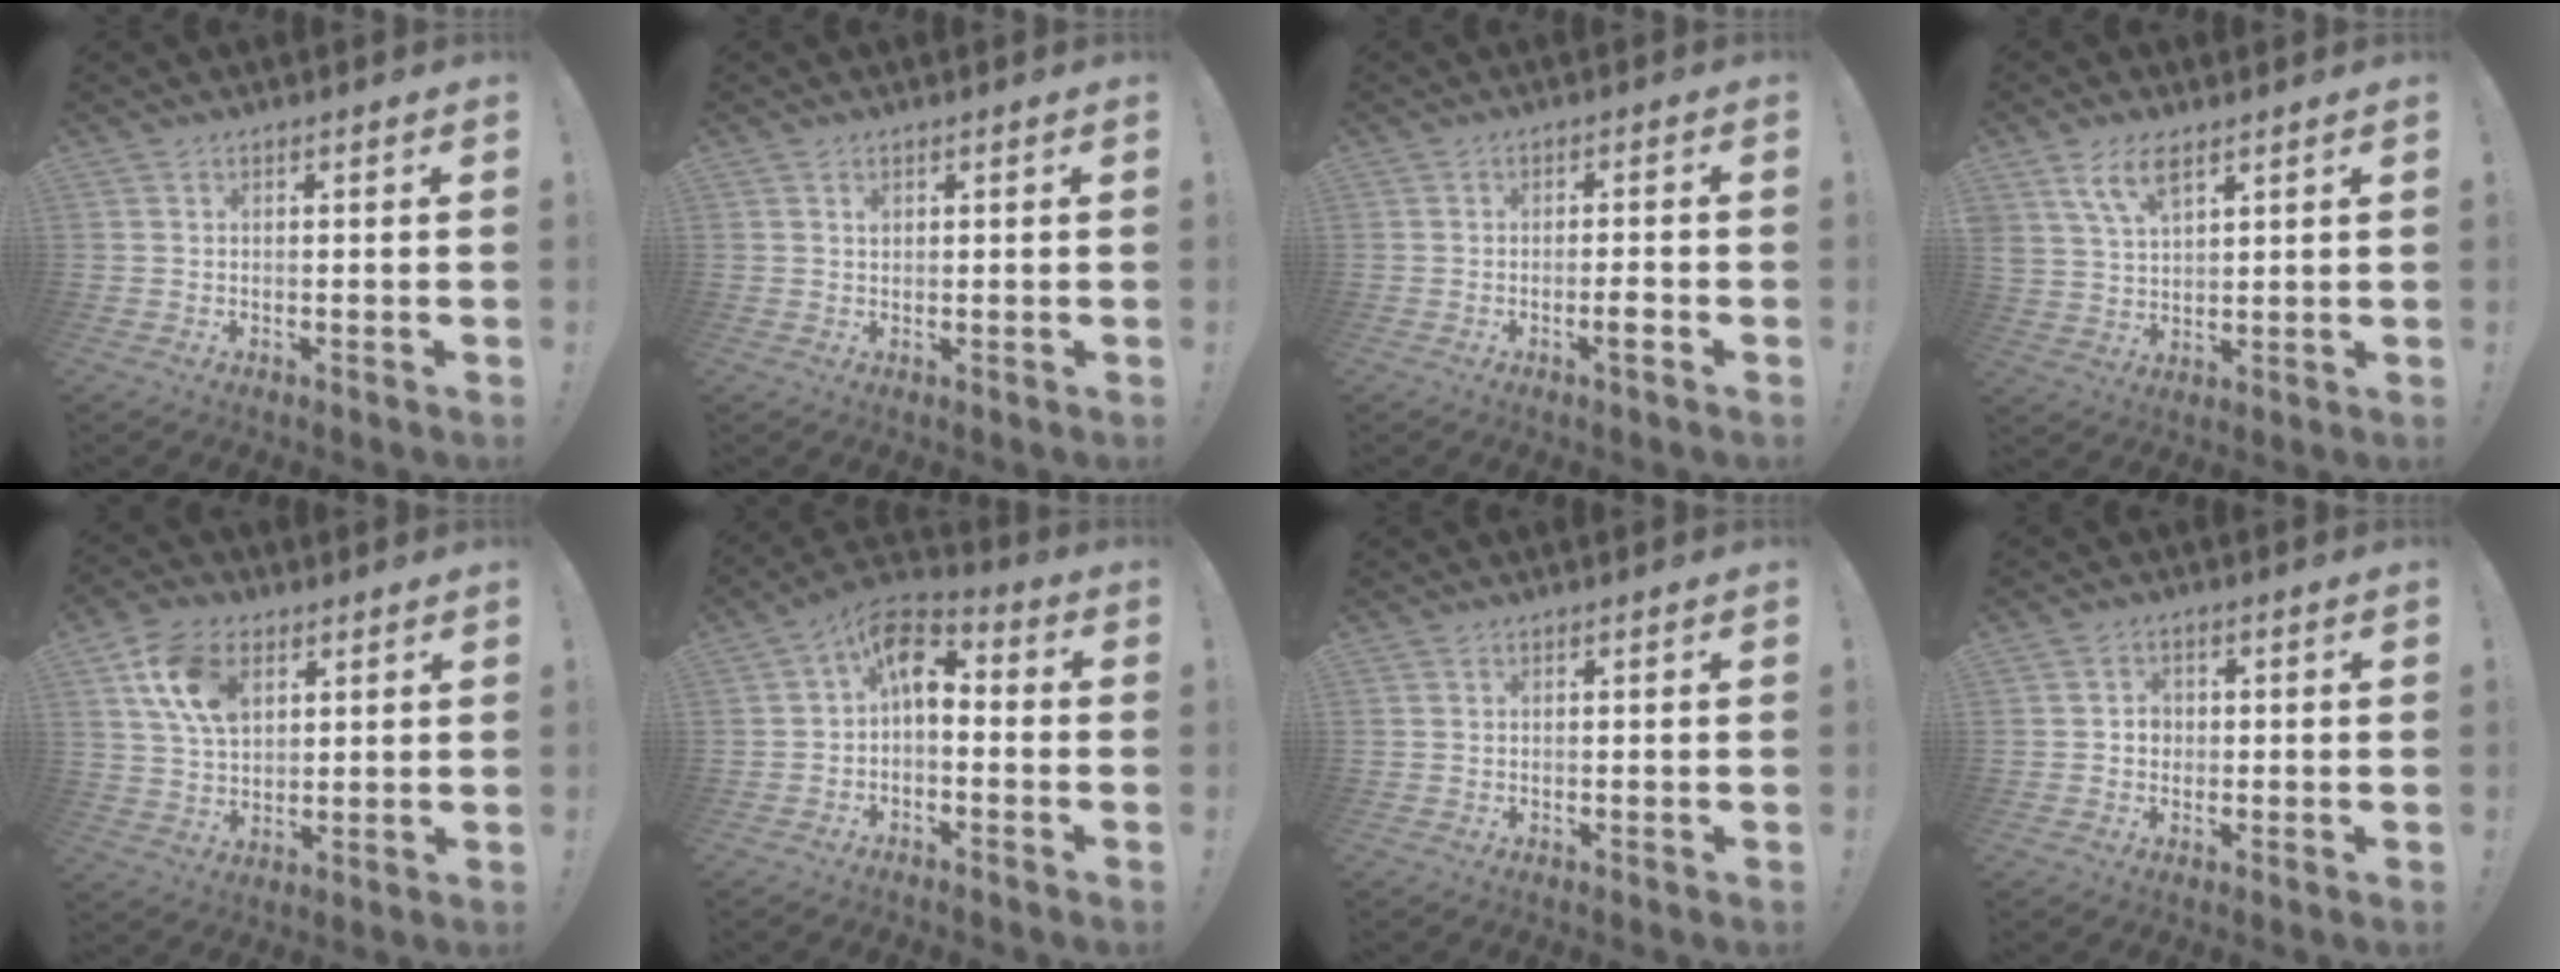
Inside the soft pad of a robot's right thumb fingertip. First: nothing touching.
{"total": 0.9, "force": [0.4, 0.7, 0.3], "torque": [0.005, -0.003, 0.005]}
{"total": 3.9, "force": [-2.0, 0.3, 3.3], "torque": [-0.047, 0.002, -0.035]}
{"total": 8.3, "force": [5.2, 3.8, 5.3], "torque": [-0.104, -0.012, 0.099]}
{"total": 13.8, "force": [5.6, 9.2, 8.6], "torque": [-0.153, -0.002, 0.110]}
{"total": 7.6, "force": [0.3, 5.0, 5.7], "torque": [-0.095, 0.011, 0.013]}
{"total": 0.0}
{"total": 3.0, "force": [-0.4, 2.6, 1.3], "torque": [-0.009, -0.001, -0.010]}